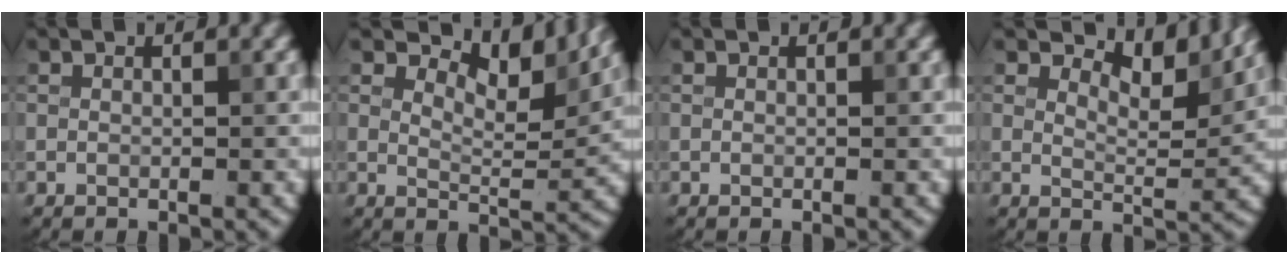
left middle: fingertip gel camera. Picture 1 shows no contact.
{"total": 7.3, "force": [5.6, 2.5, 4.0], "torque": [-0.061, 0.004, 0.077]}
{"total": 0.0}
{"total": 6.2, "force": [5.1, 1.7, 3.0], "torque": [-0.048, 0.002, 0.070]}